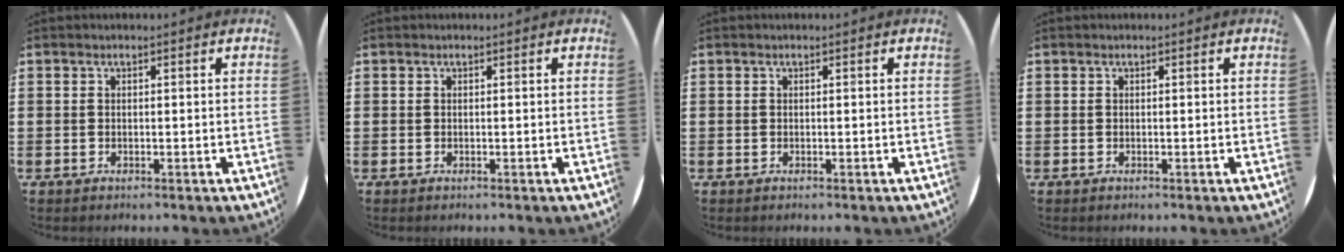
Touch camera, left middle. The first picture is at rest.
{"total": 0.0}
{"total": 0.0}
{"total": 0.0}